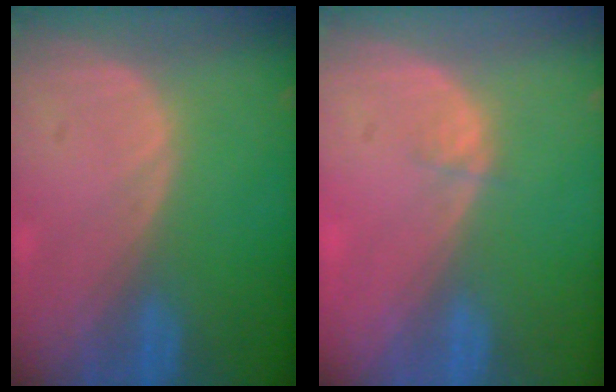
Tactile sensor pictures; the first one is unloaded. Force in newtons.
{"total": 0.8, "press": 0.7, "slide": 0.4}